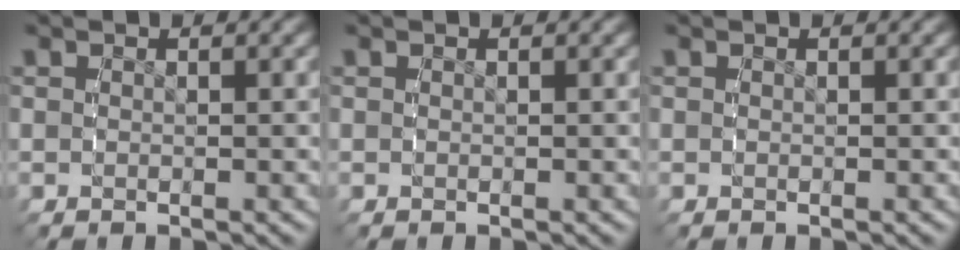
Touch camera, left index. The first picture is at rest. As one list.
[{"total": 0.0}, {"total": 0.0}]